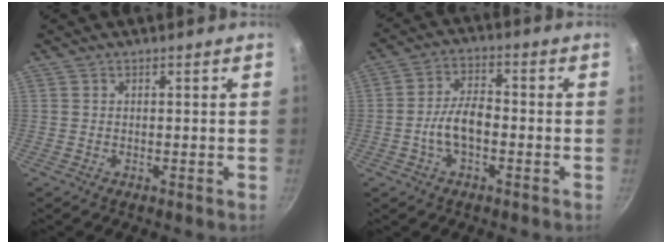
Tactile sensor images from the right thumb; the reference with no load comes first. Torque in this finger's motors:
{"motor_torque": [1.07, 1.39, 1.25, -0.08, 0.06]}